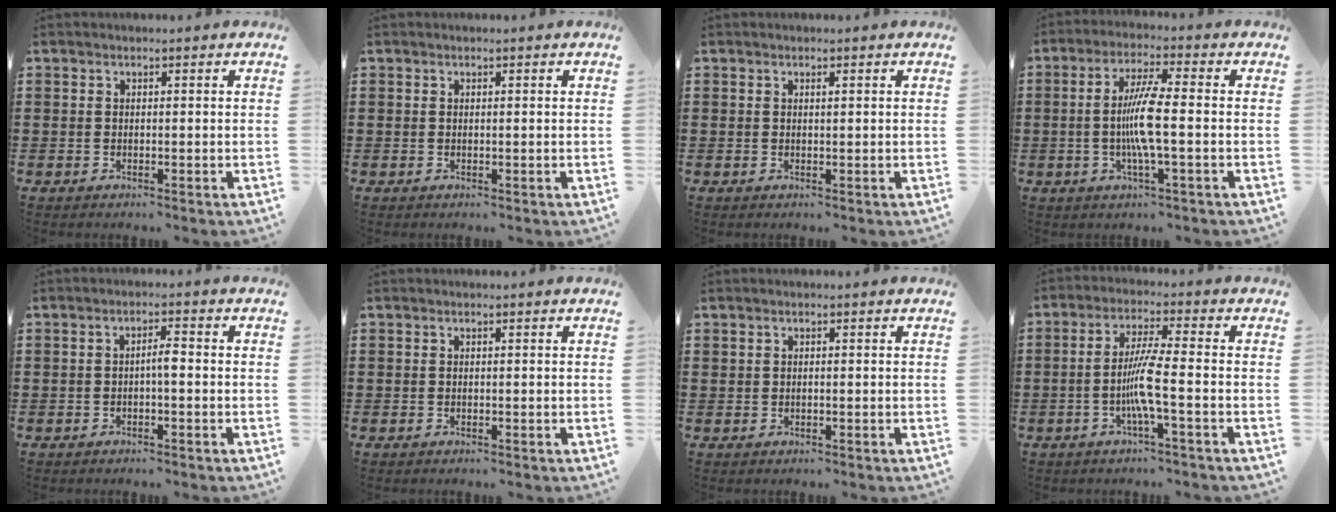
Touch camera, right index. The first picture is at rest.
{"total": 0.0}
{"total": 0.5, "force": [0.2, 0.1, 0.5], "torque": [-0.010, 0.000, 0.005]}
{"total": 7.0, "force": [-0.9, 0.5, 7.0], "torque": [-0.145, -0.010, -0.026]}
{"total": 2.3, "force": [-0.5, 0.4, 2.3], "torque": [-0.042, 0.003, -0.011]}
{"total": 0.0}
{"total": 0.0}
{"total": 6.2, "force": [-1.6, -0.1, 6.0], "torque": [-0.126, -0.013, -0.039]}